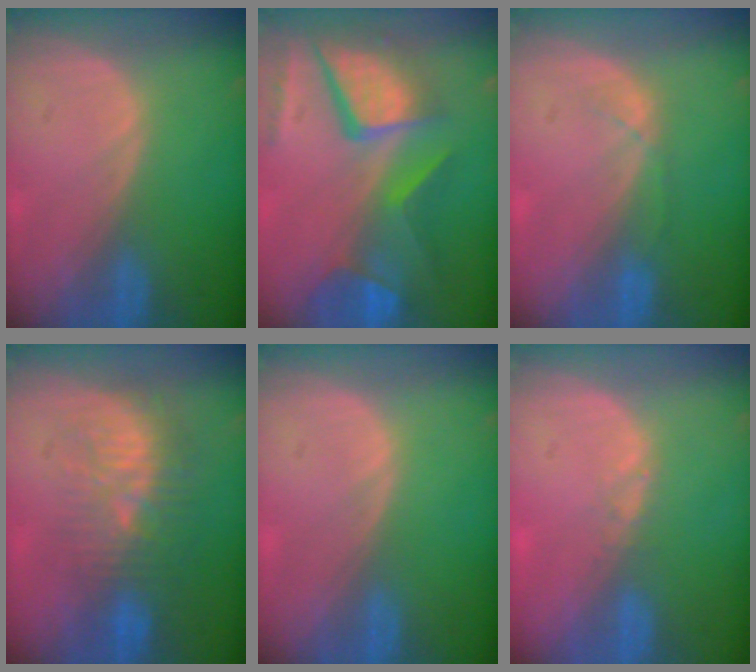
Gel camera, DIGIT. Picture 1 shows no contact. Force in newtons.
{"total": 12.1, "press": 9.9, "slide": 7.0}
{"total": 1.4, "press": 1.3, "slide": 0.3}
{"total": 9.6, "press": 8.9, "slide": 3.5}
{"total": 0.0}
{"total": 0.9, "press": 0.8, "slide": 0.5}